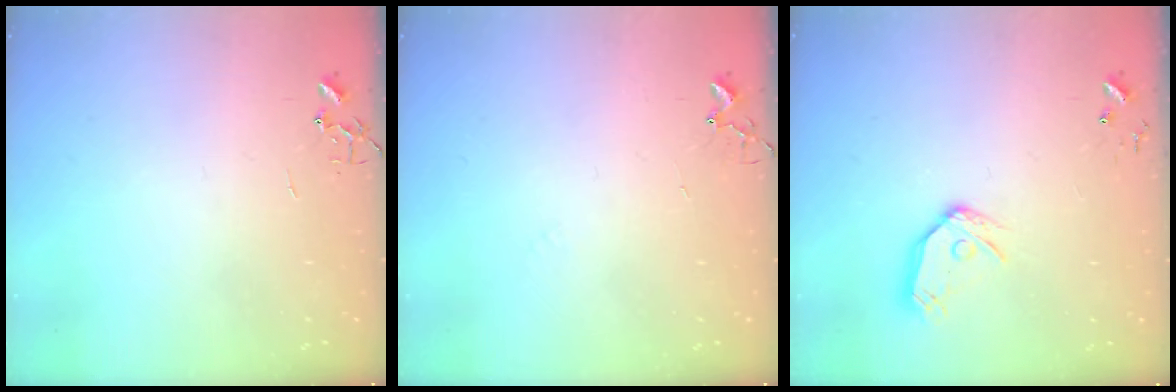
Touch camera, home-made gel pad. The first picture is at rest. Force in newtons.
{"total": 4.9, "press": 4.9, "slide": 0.5}
{"total": 11.3, "press": 11.2, "slide": 1.4}